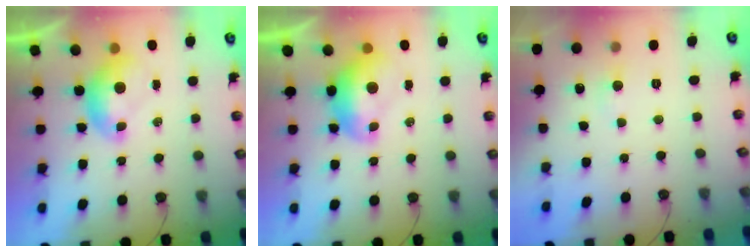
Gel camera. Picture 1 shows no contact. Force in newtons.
{"total": 1.7, "press": 1.6, "slide": 0.6}
{"total": 0.8, "press": 0.4, "slide": 0.6}